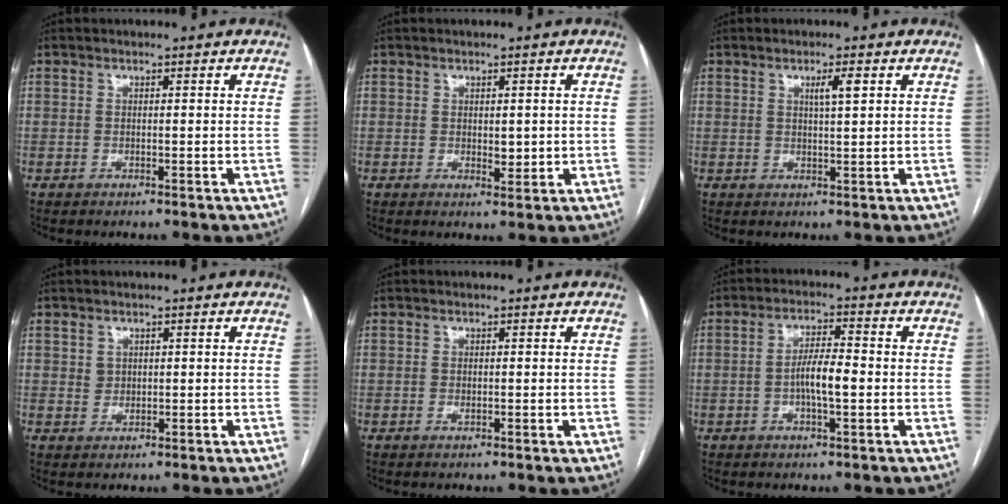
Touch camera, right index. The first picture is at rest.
{"total": 2.4, "force": [0.1, 1.2, 2.1], "torque": [-0.032, -0.006, 0.006]}
{"total": 2.6, "force": [1.1, 0.1, 2.3], "torque": [-0.041, 0.000, 0.018]}
{"total": 1.4, "force": [0.6, 1.3, 0.4], "torque": [-0.003, -0.003, 0.010]}
{"total": 0.9, "force": [-0.2, 0.4, 0.8], "torque": [-0.017, -0.003, -0.002]}
{"total": 5.4, "force": [-1.0, 1.1, 5.2], "torque": [-0.101, 0.005, -0.019]}